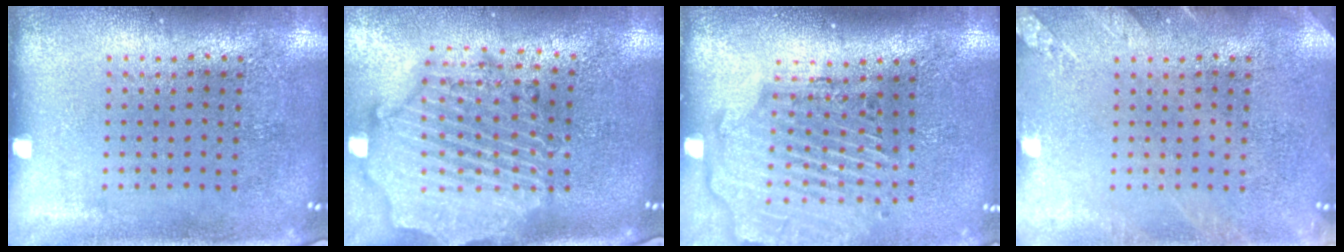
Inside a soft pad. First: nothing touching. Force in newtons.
{"total": 3.2, "press": 2.8, "slide": 1.6}
{"total": 2.7, "press": 2.2, "slide": 1.5}
{"total": 1.9, "press": 1.8, "slide": 0.2}